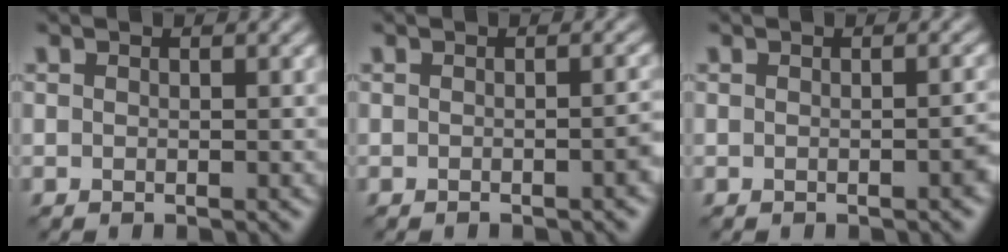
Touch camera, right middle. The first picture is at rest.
{"total": 1.4, "force": [-0.7, 0.2, 1.2], "torque": [-0.011, 0.004, -0.011]}
{"total": 1.0, "force": [-0.4, 0.2, 0.9], "torque": [-0.012, 0.003, -0.004]}